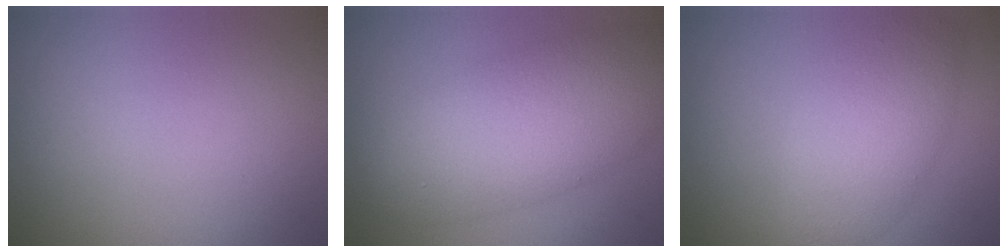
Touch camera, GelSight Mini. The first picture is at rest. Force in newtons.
{"total": 8.1, "press": 8.1, "slide": 0.3}
{"total": 5.3, "press": 5.3, "slide": 0.2}